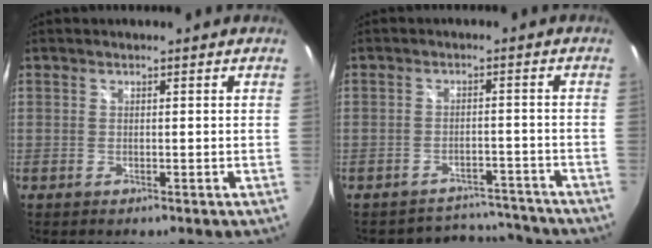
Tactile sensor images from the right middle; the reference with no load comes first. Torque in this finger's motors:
{"motor_torque": [-0.47, -0.41, -0.11, -0.03]}